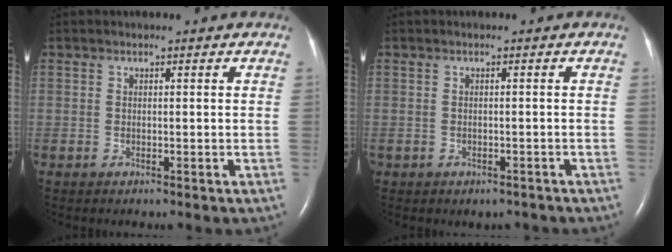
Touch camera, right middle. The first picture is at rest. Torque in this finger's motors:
{"motor_torque": [0.02, -0.02, -0.02, 0.00]}